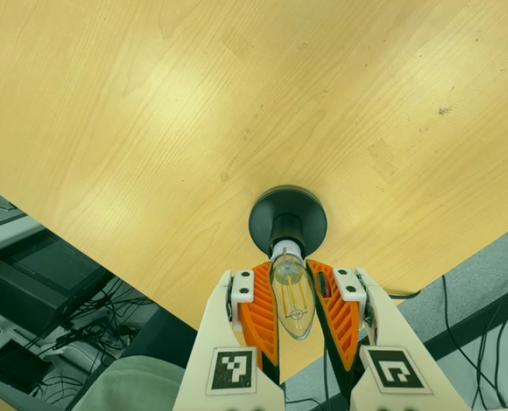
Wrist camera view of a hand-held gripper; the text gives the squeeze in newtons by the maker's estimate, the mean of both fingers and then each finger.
{"total": 20.5, "left": 19.1, "right": 22.0}